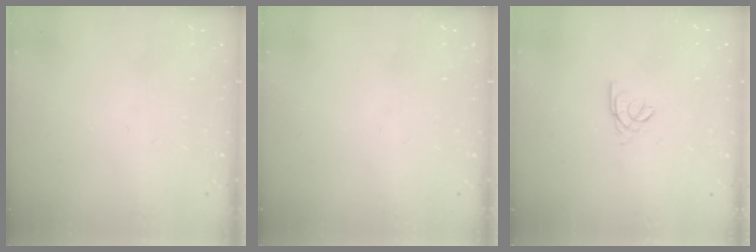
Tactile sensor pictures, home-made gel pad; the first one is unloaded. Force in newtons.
{"total": 0.0}
{"total": 2.5, "press": 2.5, "slide": 0.5}